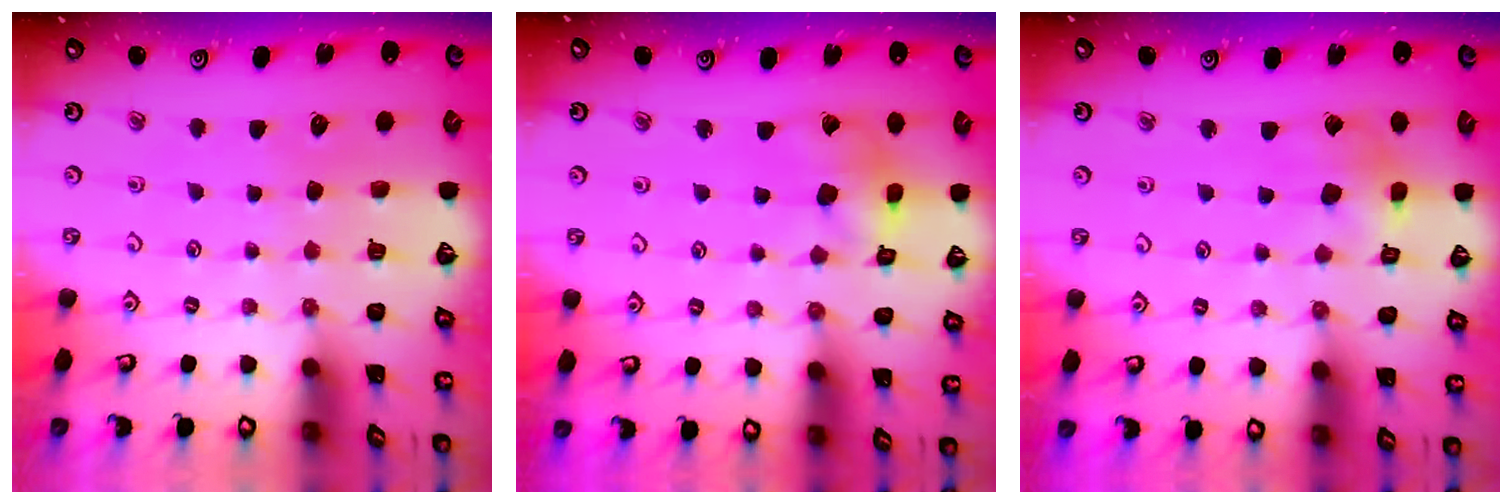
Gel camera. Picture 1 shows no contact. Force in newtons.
{"total": 7.2, "press": 7.2, "slide": 0.9}
{"total": 5.9, "press": 5.9, "slide": 0.8}